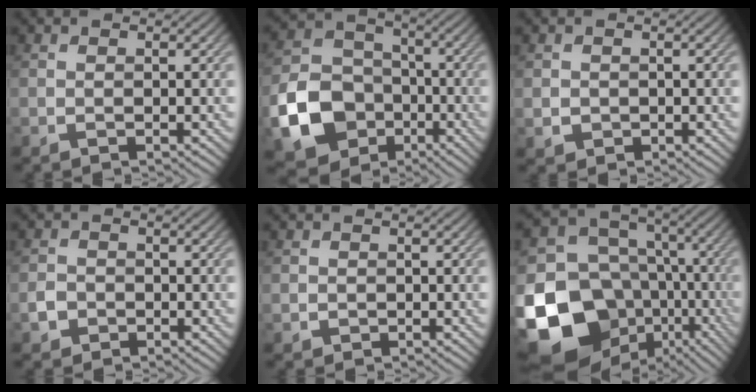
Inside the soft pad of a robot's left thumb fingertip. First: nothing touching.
{"total": 12.9, "force": [-4.9, 9.9, 6.5], "torque": [-0.163, -0.027, -0.105]}
{"total": 1.5, "force": [-0.1, 1.4, 0.3], "torque": [-0.008, -0.009, -0.003]}
{"total": 1.9, "force": [-0.9, 1.5, 0.7], "torque": [-0.012, -0.002, -0.022]}
{"total": 0.8, "force": [-0.1, 0.7, 0.1], "torque": [-0.004, -0.007, -0.002]}
{"total": 20.4, "force": [-7.4, 16.0, 10.2], "torque": [-0.256, -0.032, -0.099]}